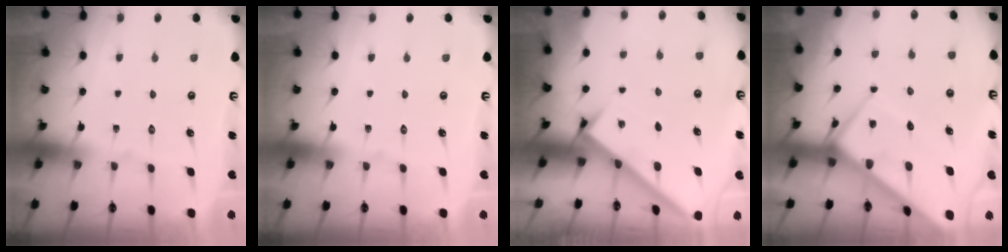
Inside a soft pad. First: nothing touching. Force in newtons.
{"total": 0.0}
{"total": 2.7, "press": 2.7, "slide": 0.3}
{"total": 9.4, "press": 9.3, "slide": 1.0}